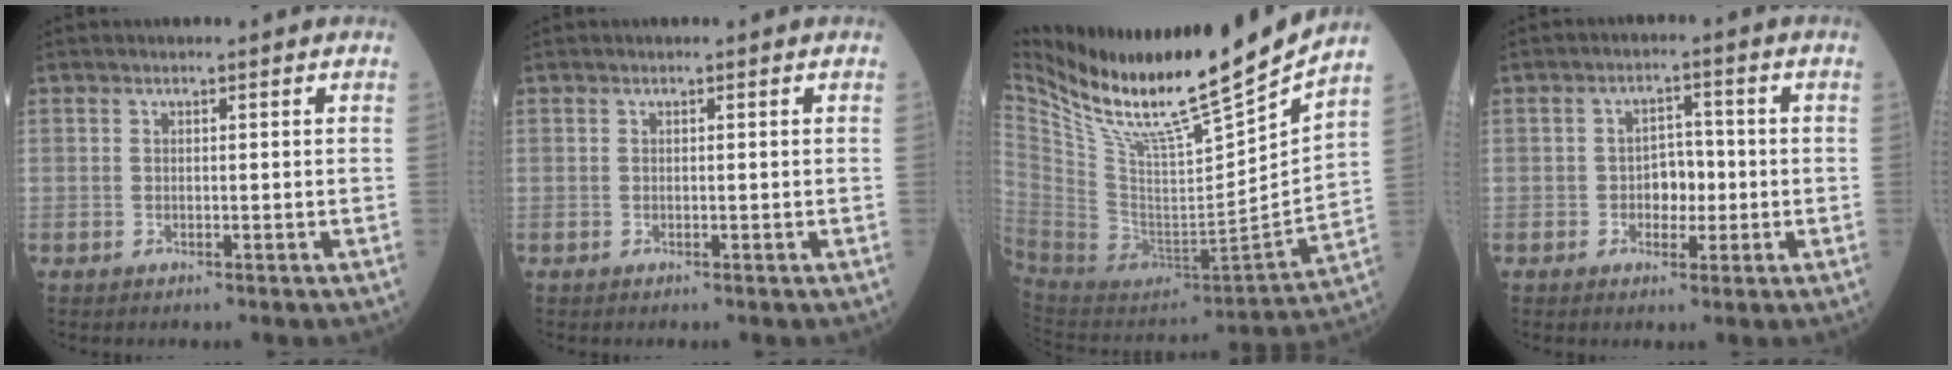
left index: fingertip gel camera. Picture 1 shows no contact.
{"total": 0.0}
{"total": 23.7, "force": [19.9, -0.2, 12.8], "torque": [-0.227, -0.061, 0.348]}
{"total": 4.0, "force": [-0.9, 2.6, 2.9], "torque": [-0.043, 0.008, -0.016]}